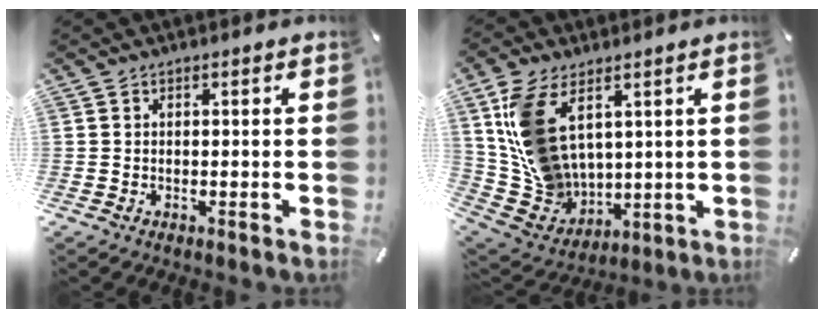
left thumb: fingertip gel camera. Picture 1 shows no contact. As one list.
[{"total": 14.1, "force": [6.1, 10.1, 7.6], "torque": [-0.191, -0.021, 0.124]}]